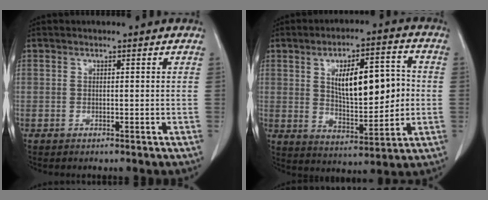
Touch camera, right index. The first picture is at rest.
{"total": 13.4, "force": [1.6, 4.9, 12.3], "torque": [-0.193, 0.015, 0.035]}